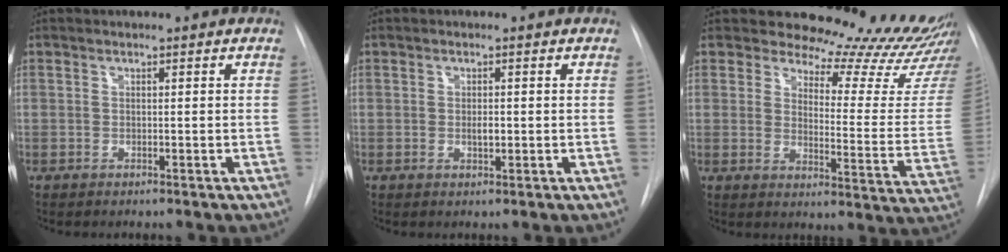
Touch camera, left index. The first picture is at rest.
{"total": 1.6, "force": [-0.9, 0.6, 1.2], "torque": [-0.019, -0.007, -0.012]}
{"total": 20.7, "force": [19.9, 3.4, 4.6], "torque": [-0.040, -0.141, 0.210]}